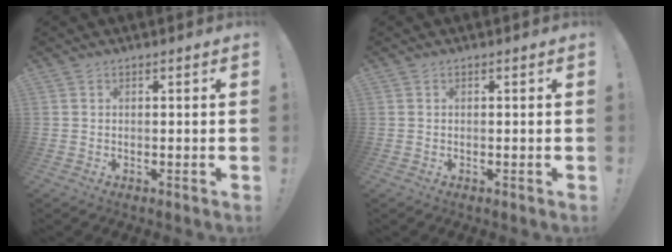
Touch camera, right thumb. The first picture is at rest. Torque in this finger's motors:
{"motor_torque": [-0.04, 0.11, -0.26, 0.26, 0.01]}